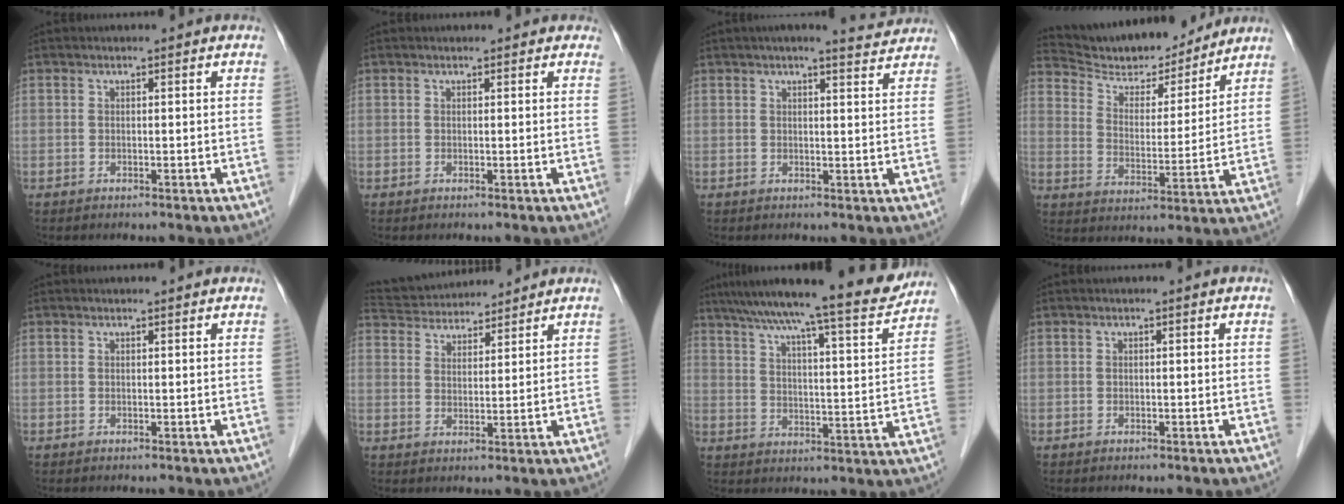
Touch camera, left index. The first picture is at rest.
{"total": 2.6, "force": [2.2, 1.3, 0.5], "torque": [0.005, 0.007, 0.015]}
{"total": 4.9, "force": [4.5, 0.4, 2.0], "torque": [-0.031, 0.006, 0.048]}
{"total": 15.2, "force": [14.3, 2.9, 4.2], "torque": [-0.071, -0.005, 0.228]}
{"total": 0.6, "force": [0.6, 0.2, 0.0], "torque": [-0.008, 0.005, 0.009]}
{"total": 11.1, "force": [10.4, 2.4, 2.8], "torque": [-0.053, 0.032, 0.176]}
{"total": 18.7, "force": [16.3, 0.9, 9.1], "torque": [-0.140, -0.009, 0.230]}
{"total": 0.0}